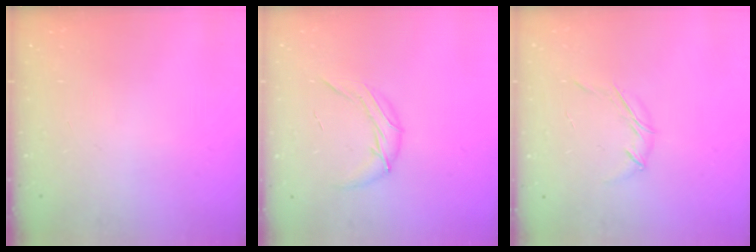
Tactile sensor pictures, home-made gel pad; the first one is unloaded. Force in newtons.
{"total": 9.6, "press": 9.4, "slide": 1.9}
{"total": 5.1, "press": 5.0, "slide": 1.1}